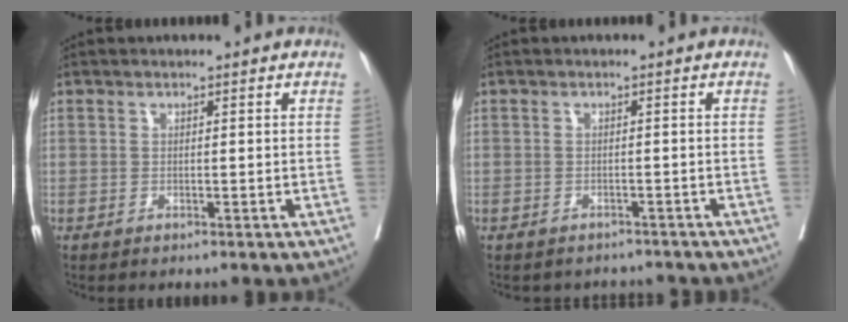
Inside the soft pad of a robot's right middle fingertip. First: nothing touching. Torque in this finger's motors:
{"motor_torque": [0.00, -0.07, -0.01, 0.00]}